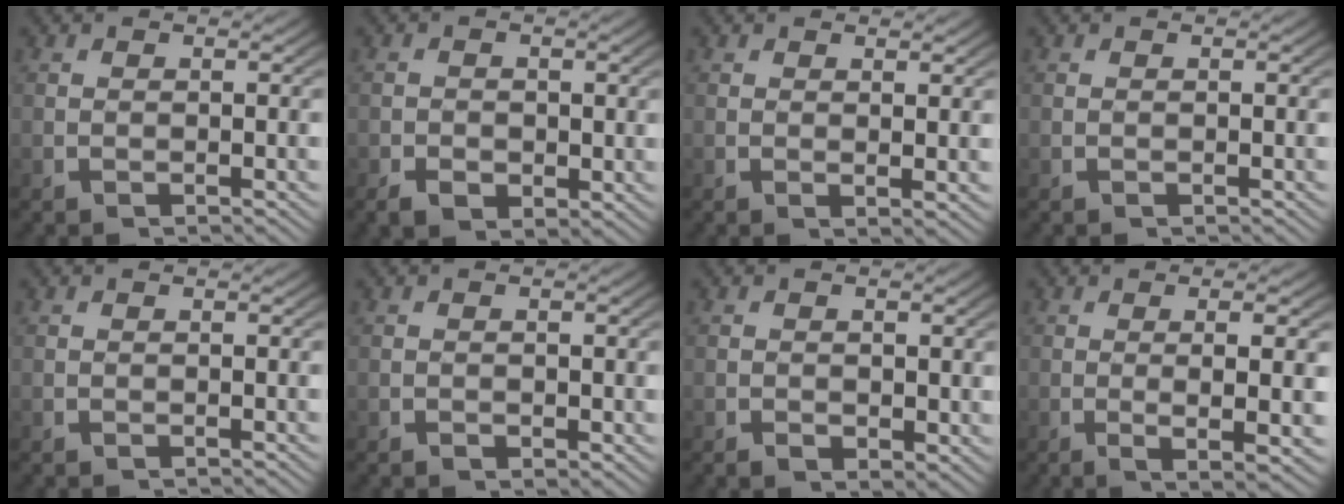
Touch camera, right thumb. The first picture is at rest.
{"total": 2.4, "force": [-0.6, 1.9, 1.4], "torque": [-0.017, -0.010, -0.010]}
{"total": 1.2, "force": [0.7, 0.1, 1.0], "torque": [-0.016, -0.006, 0.014]}
{"total": 0.0}
{"total": 0.0}
{"total": 1.0, "force": [0.0, 0.8, 0.6], "torque": [-0.006, -0.004, -0.001]}
{"total": 1.6, "force": [0.0, 1.2, 1.1], "torque": [-0.014, -0.009, 0.003]}
{"total": 5.6, "force": [-0.7, 1.3, 5.4], "torque": [-0.084, -0.008, -0.005]}